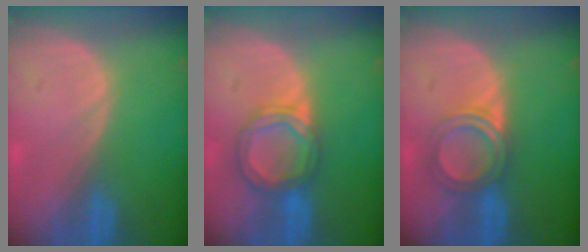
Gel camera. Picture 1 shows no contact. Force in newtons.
{"total": 6.3, "press": 5.8, "slide": 2.3}
{"total": 4.9, "press": 4.6, "slide": 1.4}